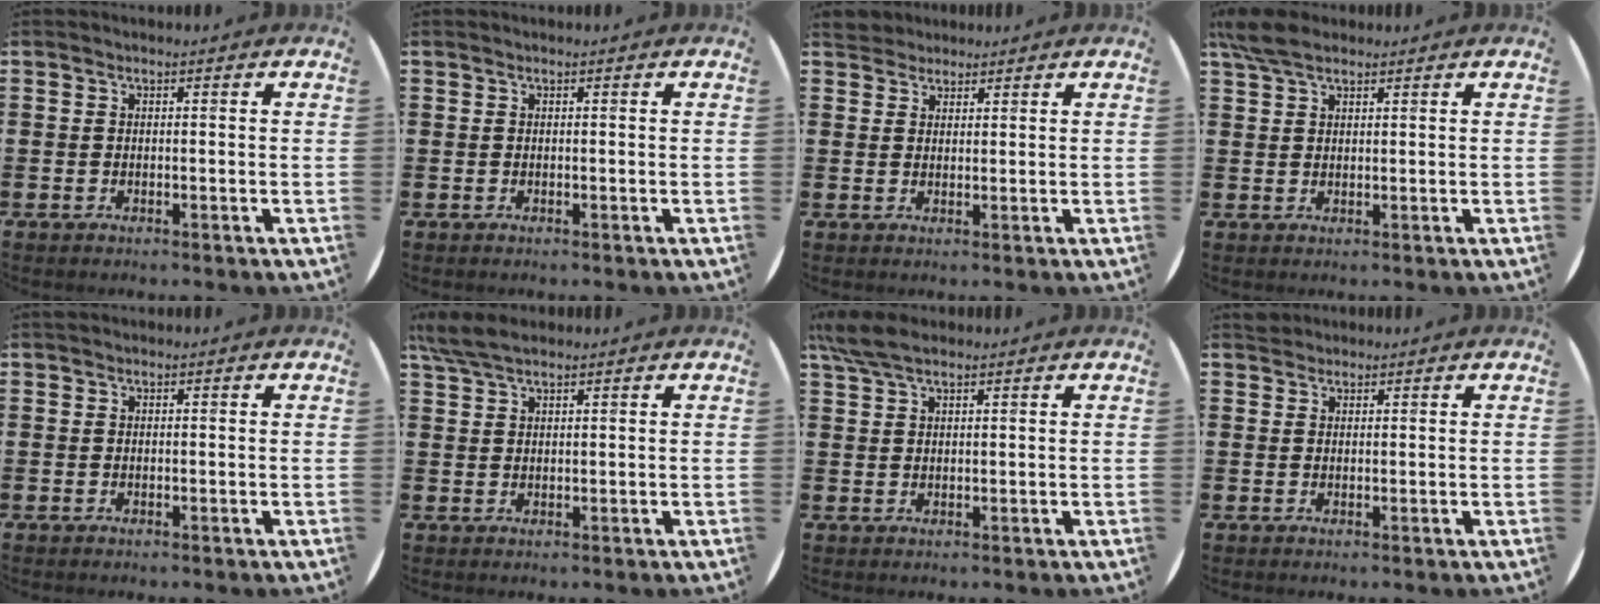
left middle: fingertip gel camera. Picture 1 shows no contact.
{"total": 0.0}
{"total": 2.7, "force": [2.6, 0.9, -0.1], "torque": [0.004, -0.003, 0.049]}
{"total": 4.2, "force": [3.3, 1.5, 2.1], "torque": [-0.050, 0.002, 0.063]}
{"total": 0.0}
{"total": 4.2, "force": [3.4, 0.9, 2.3], "torque": [-0.052, 0.003, 0.063]}
{"total": 4.4, "force": [3.4, 1.4, 2.4], "torque": [-0.056, 0.004, 0.064]}
{"total": 1.3, "force": [1.2, 0.4, -0.1], "torque": [0.000, 0.003, 0.024]}